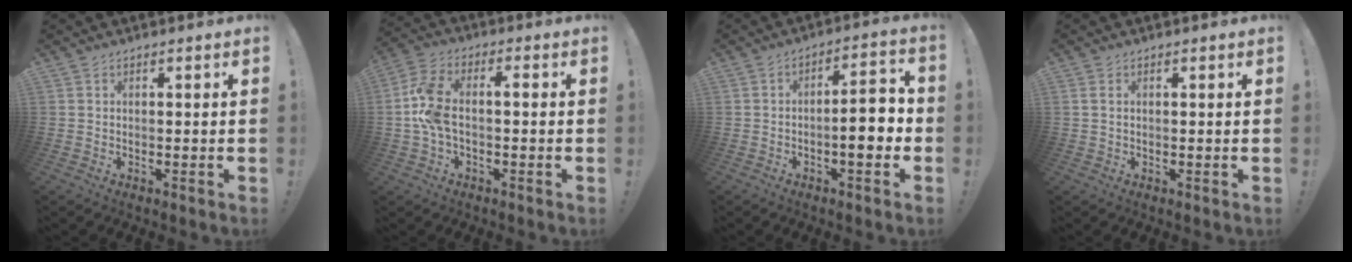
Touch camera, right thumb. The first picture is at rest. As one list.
[{"total": 9.4, "force": [-1.0, 5.1, 7.8], "torque": [-0.166, 0.009, -0.018]}, {"total": 9.2, "force": [-2.3, 2.6, 8.5], "torque": [-0.121, 0.011, -0.044]}, {"total": 1.3, "force": [0.5, 0.7, 1.0], "torque": [-0.024, 0.005, 0.009]}]